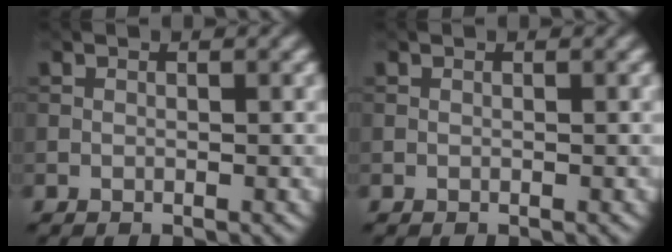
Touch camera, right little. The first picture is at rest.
{"total": 0.0}